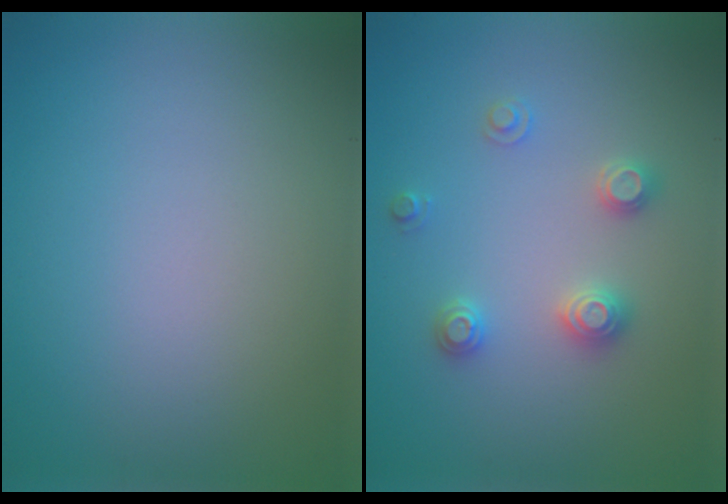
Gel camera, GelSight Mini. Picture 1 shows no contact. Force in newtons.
{"total": 2.5, "press": 2.5, "slide": 0.3}